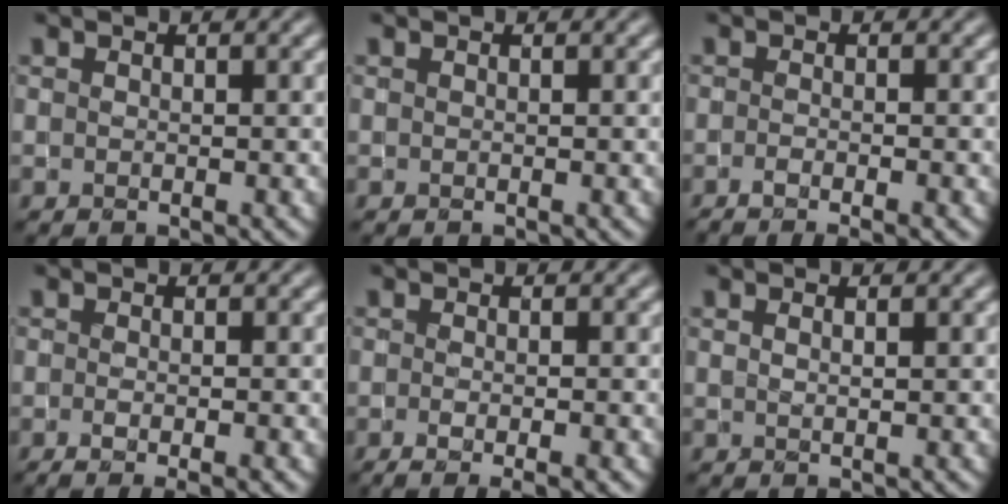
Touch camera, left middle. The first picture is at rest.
{"total": 0.0}
{"total": 3.0, "force": [-1.7, 0.8, 2.3], "torque": [-0.032, -0.003, -0.028]}
{"total": 3.2, "force": [-1.1, 1.0, 2.8], "torque": [-0.038, -0.008, -0.012]}
{"total": 3.5, "force": [-1.3, 1.1, 3.1], "torque": [-0.041, -0.010, -0.013]}
{"total": 0.6, "force": [0.4, 0.2, 0.4], "torque": [-0.003, 0.002, 0.004]}